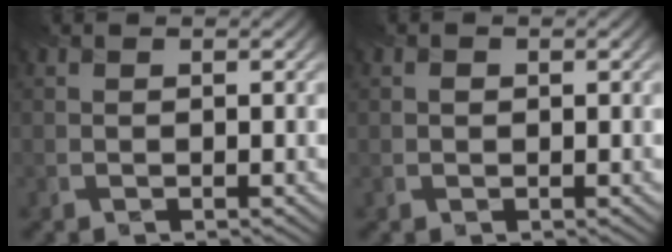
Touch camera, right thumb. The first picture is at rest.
{"total": 0.6, "force": [0.1, 0.6, 0.1], "torque": [-0.002, -0.002, 0.002]}